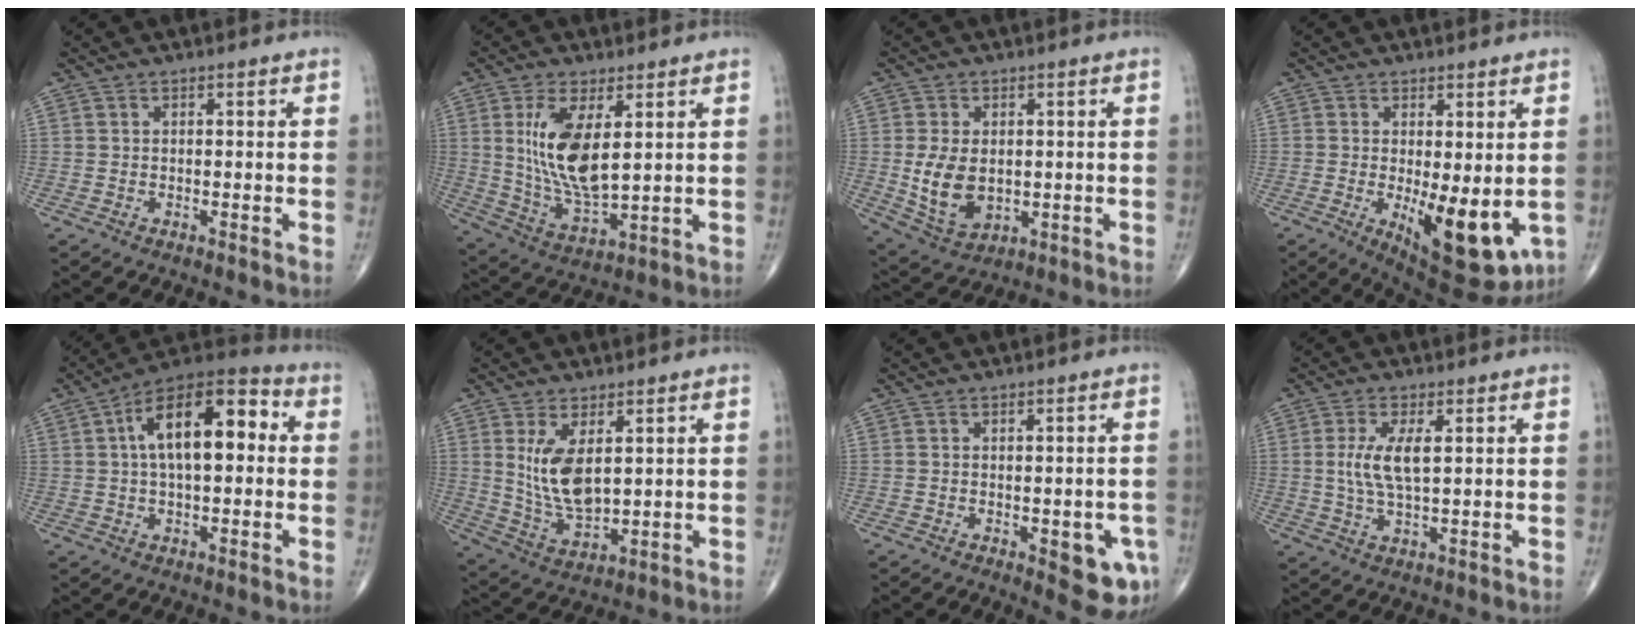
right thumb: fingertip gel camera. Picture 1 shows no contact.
{"total": 13.4, "force": [3.3, 5.6, 11.8], "torque": [-0.229, -0.027, 0.077]}
{"total": 9.6, "force": [-0.2, 6.4, 7.2], "torque": [-0.121, -0.009, 0.014]}
{"total": 12.7, "force": [-2.3, 5.0, 11.5], "torque": [-0.148, -0.026, -0.016]}
{"total": 16.8, "force": [2.8, 8.1, 14.4], "torque": [-0.214, 0.039, 0.035]}
{"total": 9.9, "force": [2.5, 4.8, 8.2], "torque": [-0.151, -0.025, 0.064]}
{"total": 7.4, "force": [-2.4, 3.0, 6.3], "torque": [-0.052, -0.001, -0.022]}
{"total": 6.8, "force": [1.2, 2.5, 6.2], "torque": [-0.135, -0.008, 0.027]}